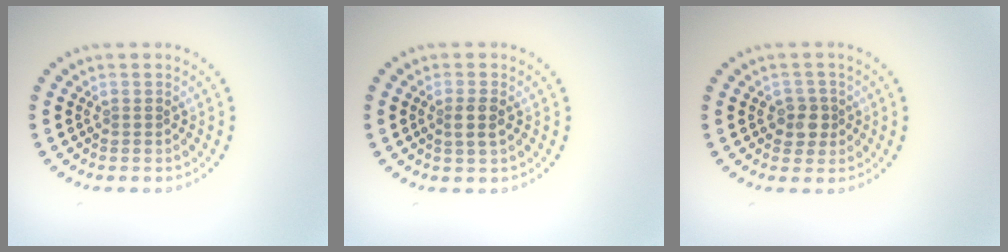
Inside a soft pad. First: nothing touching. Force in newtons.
{"total": 1.8, "press": 1.7, "slide": 0.7}
{"total": 2.0, "press": 1.8, "slide": 0.9}